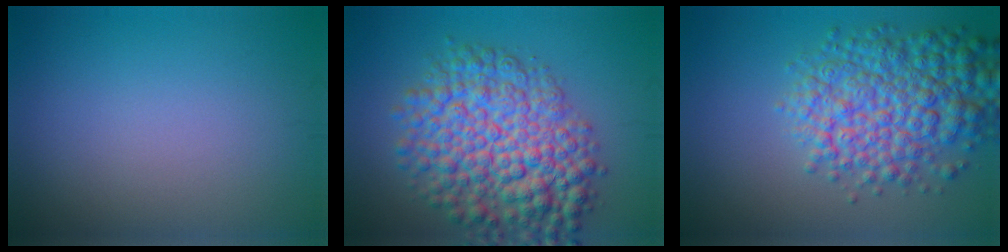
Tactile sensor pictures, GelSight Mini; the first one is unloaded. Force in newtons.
{"total": 9.9, "press": 9.9, "slide": 0.2}
{"total": 8.0, "press": 8.0, "slide": 0.2}